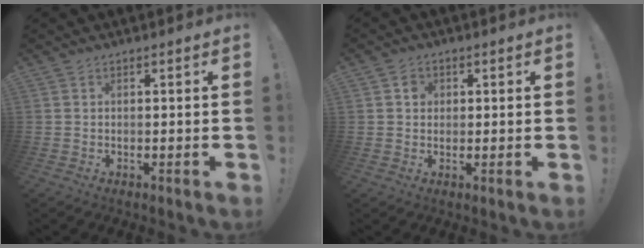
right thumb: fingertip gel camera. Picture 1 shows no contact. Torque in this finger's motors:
{"motor_torque": [-0.08, 0.06, -0.39, -0.17, 0.01]}